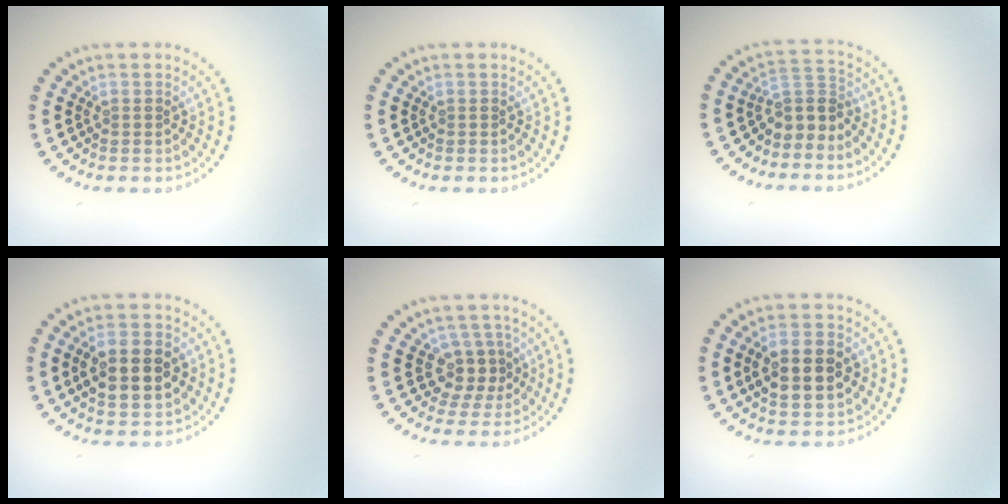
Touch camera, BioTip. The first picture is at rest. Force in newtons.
{"total": 0.0}
{"total": 2.9, "press": 2.1, "slide": 2.0}
{"total": 5.7, "press": 5.7, "slide": 0.4}
{"total": 3.0, "press": 2.3, "slide": 1.9}
{"total": 4.9, "press": 4.9, "slide": 0.4}